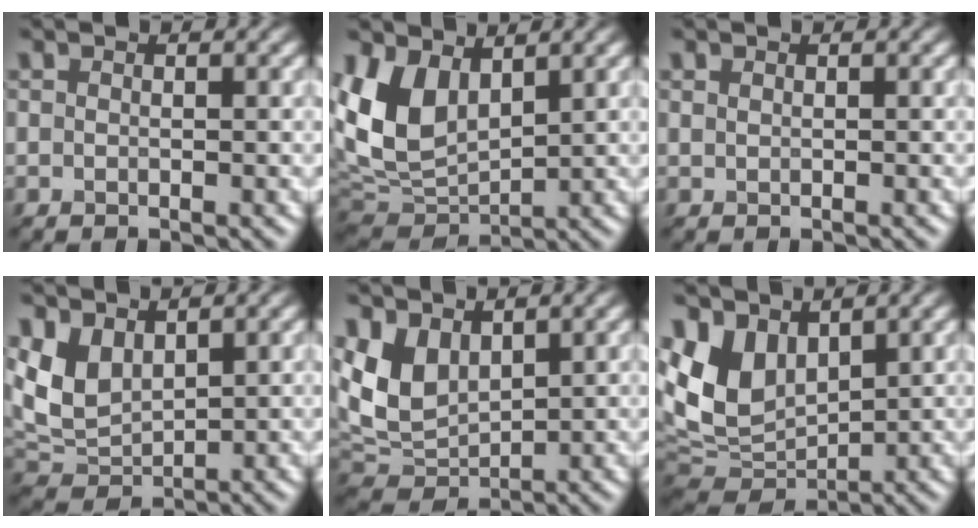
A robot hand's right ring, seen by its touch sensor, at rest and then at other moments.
{"total": 5.4, "force": [2.3, 3.5, 3.4], "torque": [-0.099, -0.010, 0.072]}
{"total": 0.7, "force": [0.0, -0.4, -0.5], "torque": [-0.002, -0.005, 0.012]}
{"total": 3.1, "force": [1.6, 2.0, 1.8], "torque": [-0.065, -0.003, 0.060]}
{"total": 3.9, "force": [1.7, 2.6, 2.3], "torque": [-0.071, -0.006, 0.062]}
{"total": 5.7, "force": [2.6, 3.9, 3.3], "torque": [-0.097, -0.006, 0.075]}